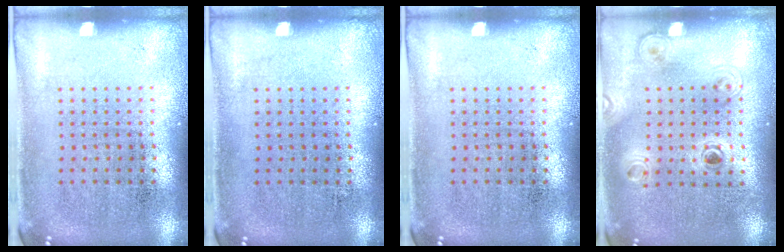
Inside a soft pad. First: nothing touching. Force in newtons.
{"total": 0.0}
{"total": 0.0}
{"total": 1.2, "press": 1.2, "slide": 0.5}